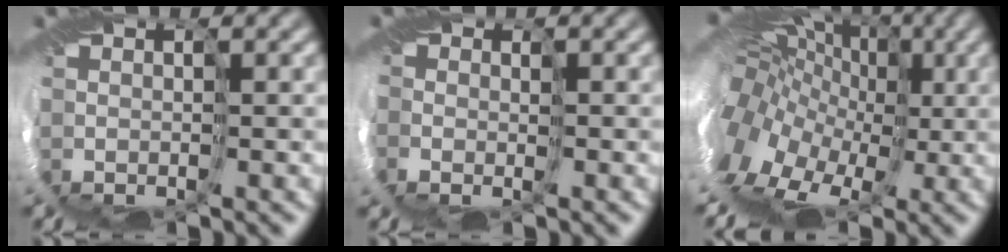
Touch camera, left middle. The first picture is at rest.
{"total": 1.8, "force": [-1.0, 1.5, 0.2], "torque": [-0.005, -0.013, -0.019]}
{"total": 14.9, "force": [-0.9, 10.8, 10.2], "torque": [-0.194, -0.012, -0.014]}